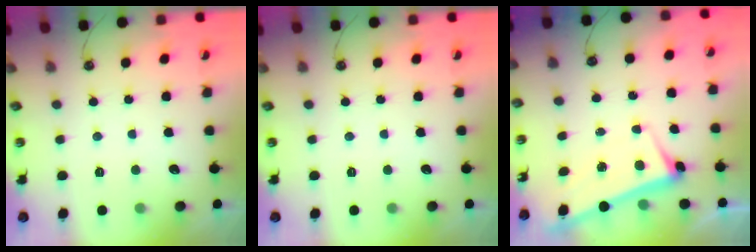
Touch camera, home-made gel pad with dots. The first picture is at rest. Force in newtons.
{"total": 0.0}
{"total": 2.7, "press": 2.7, "slide": 0.6}